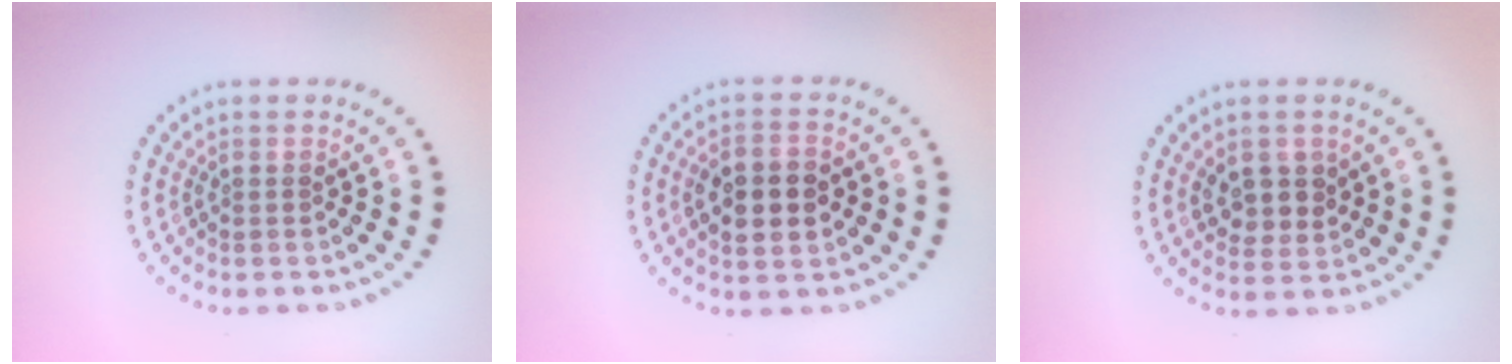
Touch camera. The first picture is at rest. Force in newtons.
{"total": 4.7, "press": 4.7, "slide": 0.2}
{"total": 2.9, "press": 2.7, "slide": 0.9}